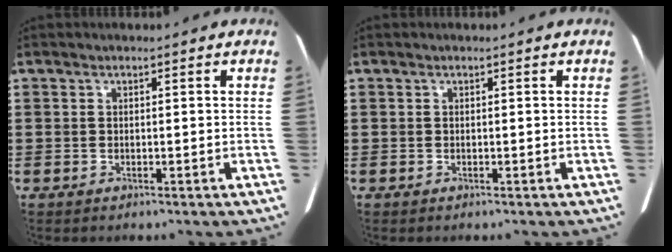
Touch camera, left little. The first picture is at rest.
{"total": 0.0}